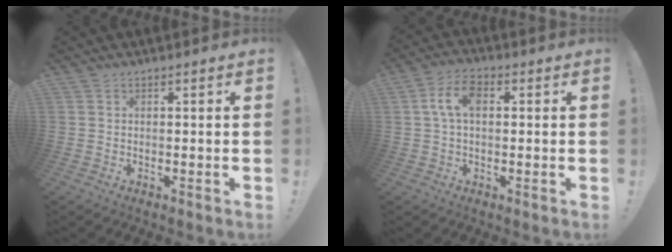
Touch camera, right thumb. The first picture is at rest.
{"total": 7.7, "force": [1.3, 4.5, 6.1], "torque": [-0.112, 0.013, 0.025]}